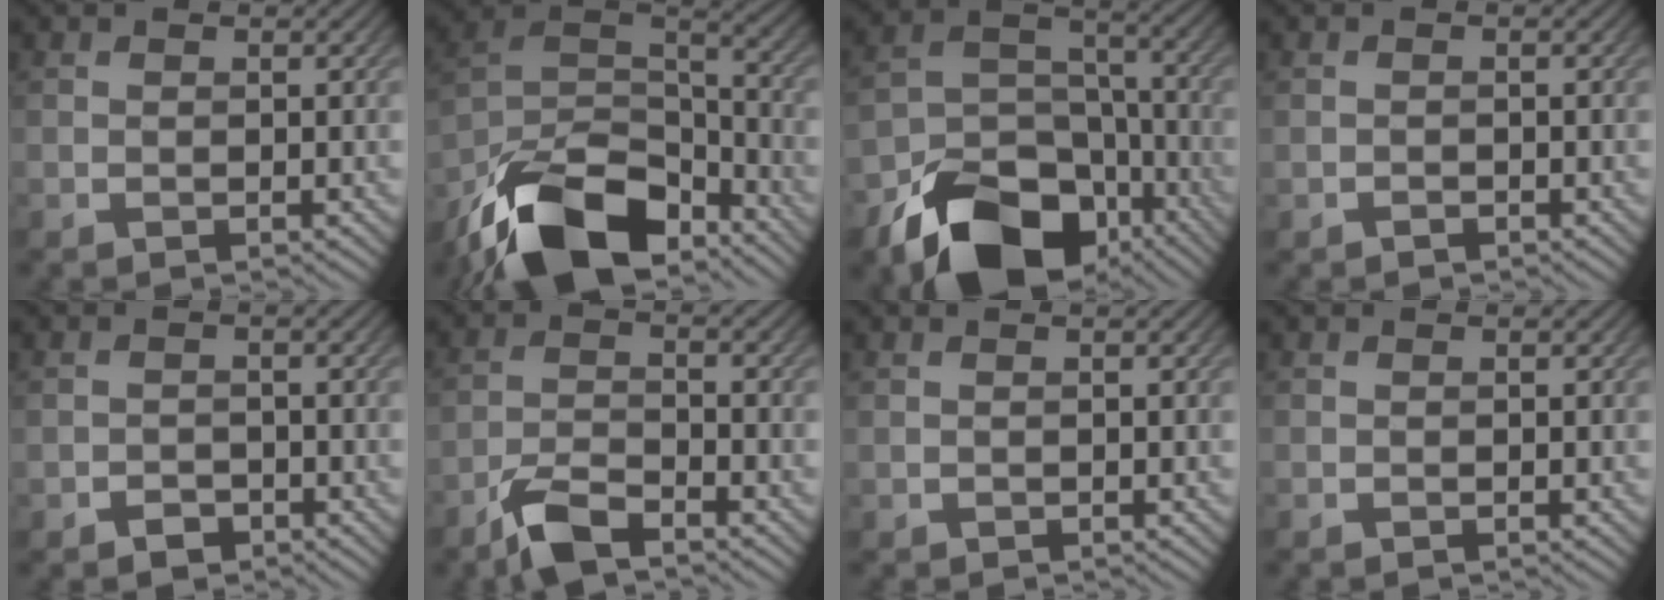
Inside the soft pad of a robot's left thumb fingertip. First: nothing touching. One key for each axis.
{"total": 16.1, "fx": -11.6, "fy": 6.9, "fz": 8.9, "tx": -0.211, "ty": -0.023, "tz": -0.209}
{"total": 16.3, "fx": -10.6, "fy": 9.7, "fz": 7.8, "tx": -0.174, "ty": -0.046, "tz": -0.170}
{"total": 0.6, "fx": -0.5, "fy": 0.3, "fz": 0.2, "tx": -0.002, "ty": -0.001, "tz": -0.009}
{"total": 1.8, "fx": -1.3, "fy": 1.1, "fz": 0.5, "tx": -0.007, "ty": 0.001, "tz": -0.024}
{"total": 5.7, "fx": -4.4, "fy": 1.5, "fz": 3.3, "tx": -0.069, "ty": -0.003, "tz": -0.091}
{"total": 0.0}
{"total": 0.0}